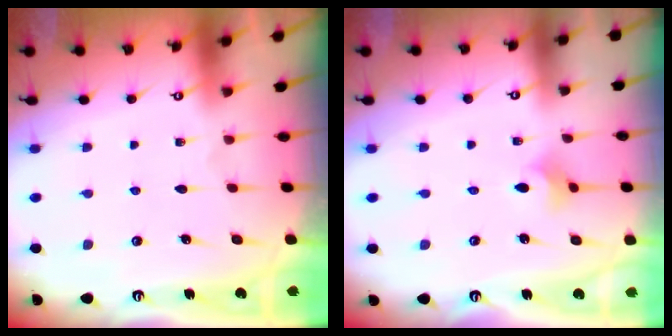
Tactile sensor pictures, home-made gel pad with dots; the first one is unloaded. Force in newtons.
{"total": 3.9, "press": 3.8, "slide": 0.7}